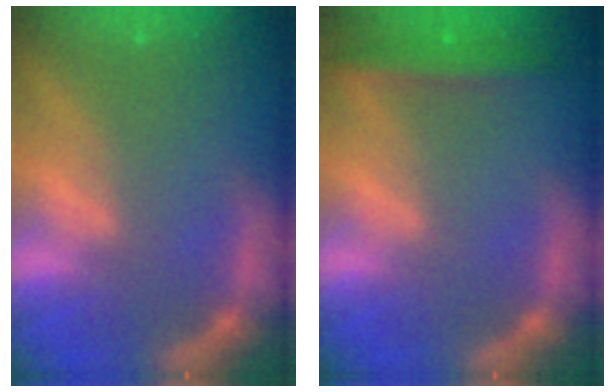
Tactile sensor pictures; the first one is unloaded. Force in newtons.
{"total": 3.0}